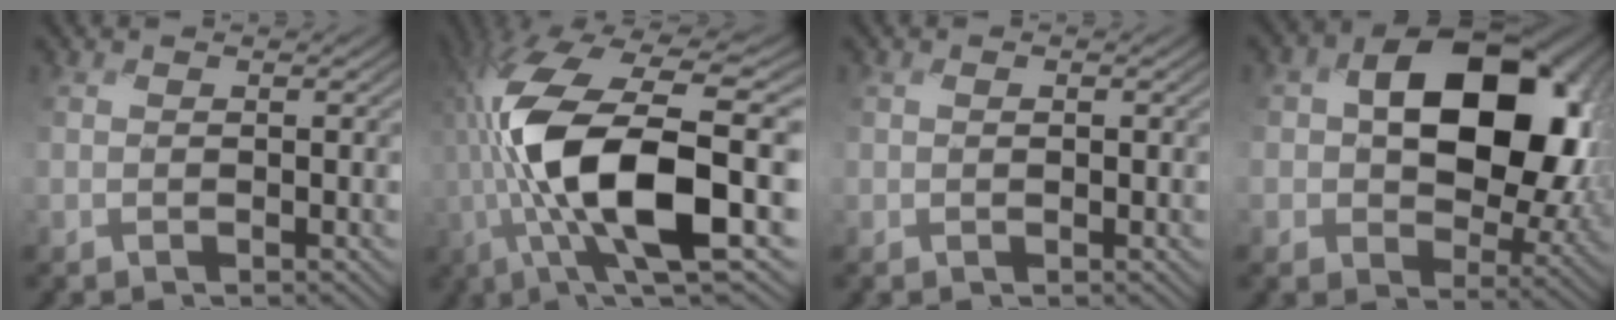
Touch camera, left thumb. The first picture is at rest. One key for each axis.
{"total": 15.2, "fx": -2.6, "fy": 5.1, "fz": 14.1, "tx": -0.292, "ty": 0.001, "tz": -0.054}
{"total": 0.6, "fx": 0.0, "fy": 0.3, "fz": 0.5, "tx": -0.007, "ty": 0.001, "tz": 0.000}
{"total": 16.2, "fx": 2.1, "fy": 11.2, "fz": 11.5, "tx": -0.154, "ty": -0.016, "tz": 0.049}